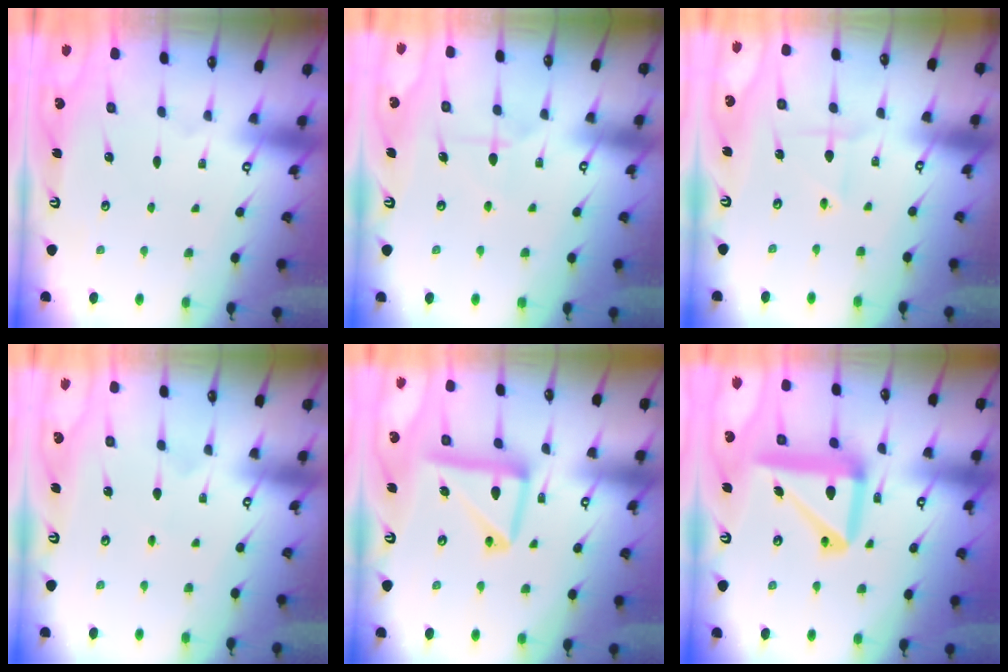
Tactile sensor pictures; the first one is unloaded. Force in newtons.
{"total": 5.5, "press": 5.5, "slide": 0.3}
{"total": 1.9, "press": 1.9, "slide": 0.2}
{"total": 2.7, "press": 2.7, "slide": 0.2}
{"total": 15.5, "press": 15.4, "slide": 1.5}
{"total": 16.7, "press": 16.5, "slide": 2.6}